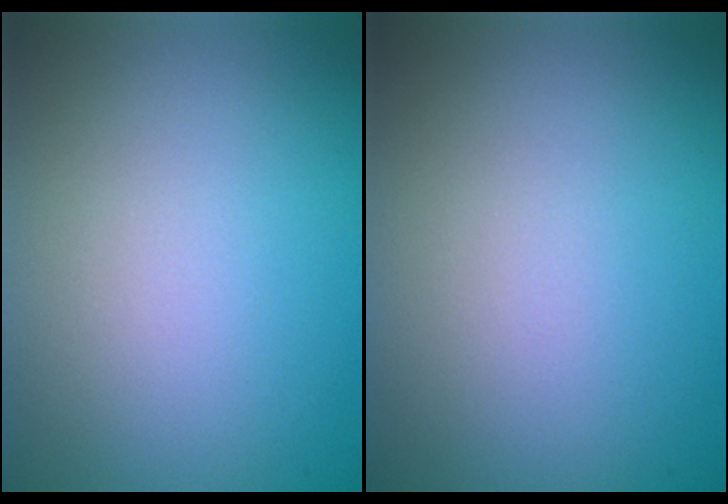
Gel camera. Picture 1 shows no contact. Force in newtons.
{"total": 0.0}